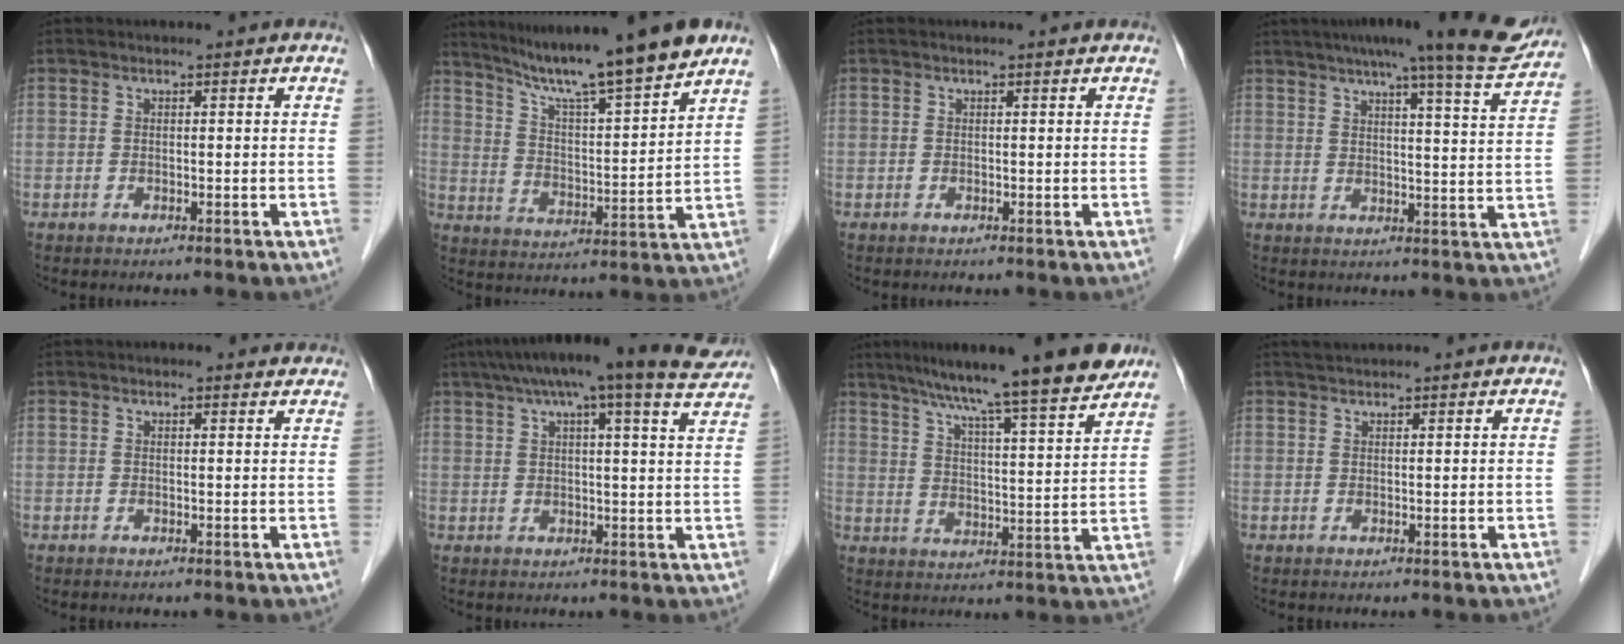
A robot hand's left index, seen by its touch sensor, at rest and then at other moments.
{"total": 15.9, "force": [13.4, -0.8, 8.5], "torque": [-0.140, 0.003, 0.217]}
{"total": 0.0}
{"total": 16.8, "force": [14.7, 0.4, 8.2], "torque": [-0.113, -0.014, 0.178]}
{"total": 2.2, "force": [2.0, 1.0, 0.2], "torque": [0.003, 0.014, 0.015]}
{"total": 17.8, "force": [14.6, 1.0, 10.1], "torque": [-0.161, 0.031, 0.184]}
{"total": 17.4, "force": [14.5, 0.1, 9.7], "torque": [-0.144, 0.008, 0.210]}
{"total": 1.5, "force": [1.5, 0.1, 0.3], "torque": [-0.010, 0.013, 0.031]}